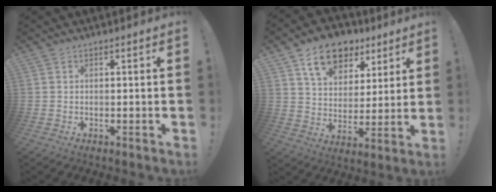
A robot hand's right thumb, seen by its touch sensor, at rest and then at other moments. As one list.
[{"total": 14.6, "force": [8.6, 9.5, 7.0], "torque": [-0.106, -0.039, 0.159]}]